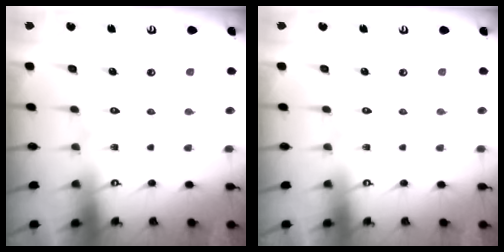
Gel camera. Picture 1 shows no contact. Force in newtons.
{"total": 0.0}